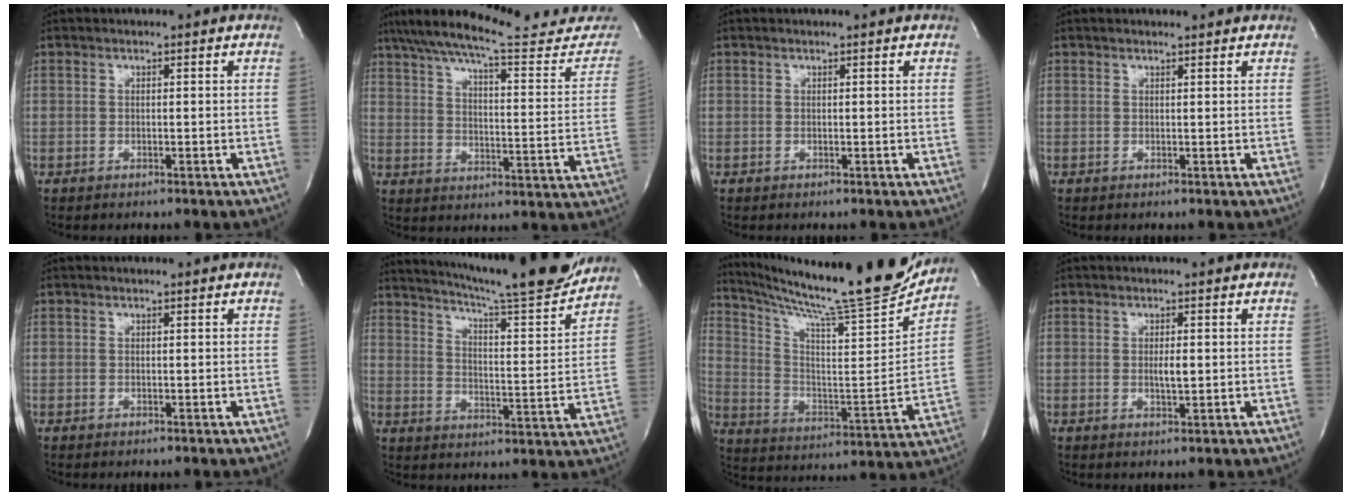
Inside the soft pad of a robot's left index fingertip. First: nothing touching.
{"total": 25.5, "force": [22.5, 3.6, 11.5], "torque": [-0.175, -0.037, 0.290]}
{"total": 0.7, "force": [0.6, -0.1, 0.1], "torque": [-0.003, 0.001, 0.008]}
{"total": 1.7, "force": [1.6, 0.0, 0.2], "torque": [-0.010, 0.005, 0.022]}
{"total": 0.0}
{"total": 20.8, "force": [18.8, 0.7, 8.8], "torque": [-0.142, -0.049, 0.254]}
{"total": 23.4, "force": [21.5, 0.0, 9.3], "torque": [-0.161, -0.077, 0.317]}
{"total": 1.8, "force": [0.3, 0.3, 1.8], "torque": [-0.034, -0.002, 0.005]}